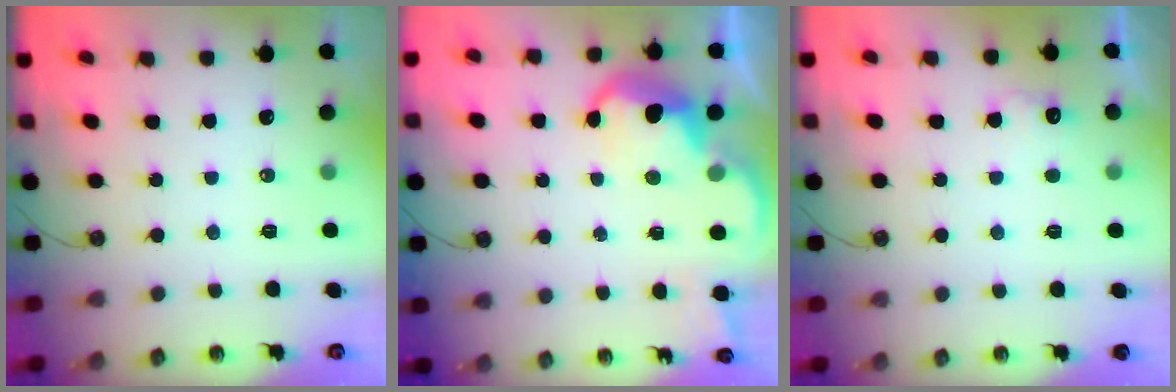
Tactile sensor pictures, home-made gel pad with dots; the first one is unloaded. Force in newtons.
{"total": 5.9, "press": 5.9, "slide": 0.7}
{"total": 5.4, "press": 5.3, "slide": 1.2}